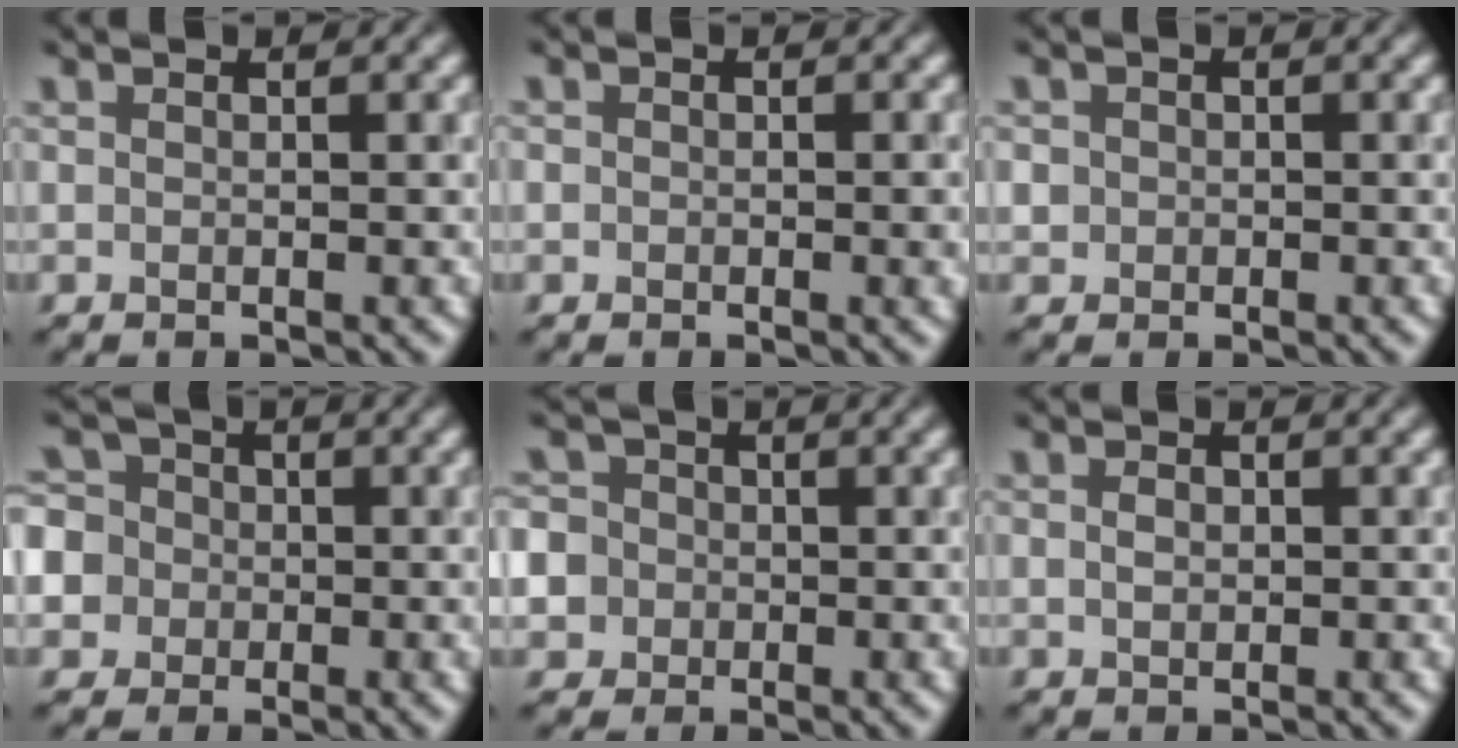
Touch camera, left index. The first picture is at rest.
{"total": 1.3, "force": [-0.2, 0.9, 1.0], "torque": [-0.009, -0.004, -0.001]}
{"total": 1.4, "force": [0.0, 1.4, 0.3], "torque": [0.003, 0.001, -0.002]}
{"total": 8.1, "force": [-1.2, 7.6, 2.5], "torque": [-0.065, 0.023, -0.064]}
{"total": 7.8, "force": [-0.9, 7.3, 2.4], "torque": [-0.056, 0.020, -0.054]}
{"total": 1.1, "force": [0.0, 0.9, 0.8], "torque": [-0.014, 0.000, -0.001]}